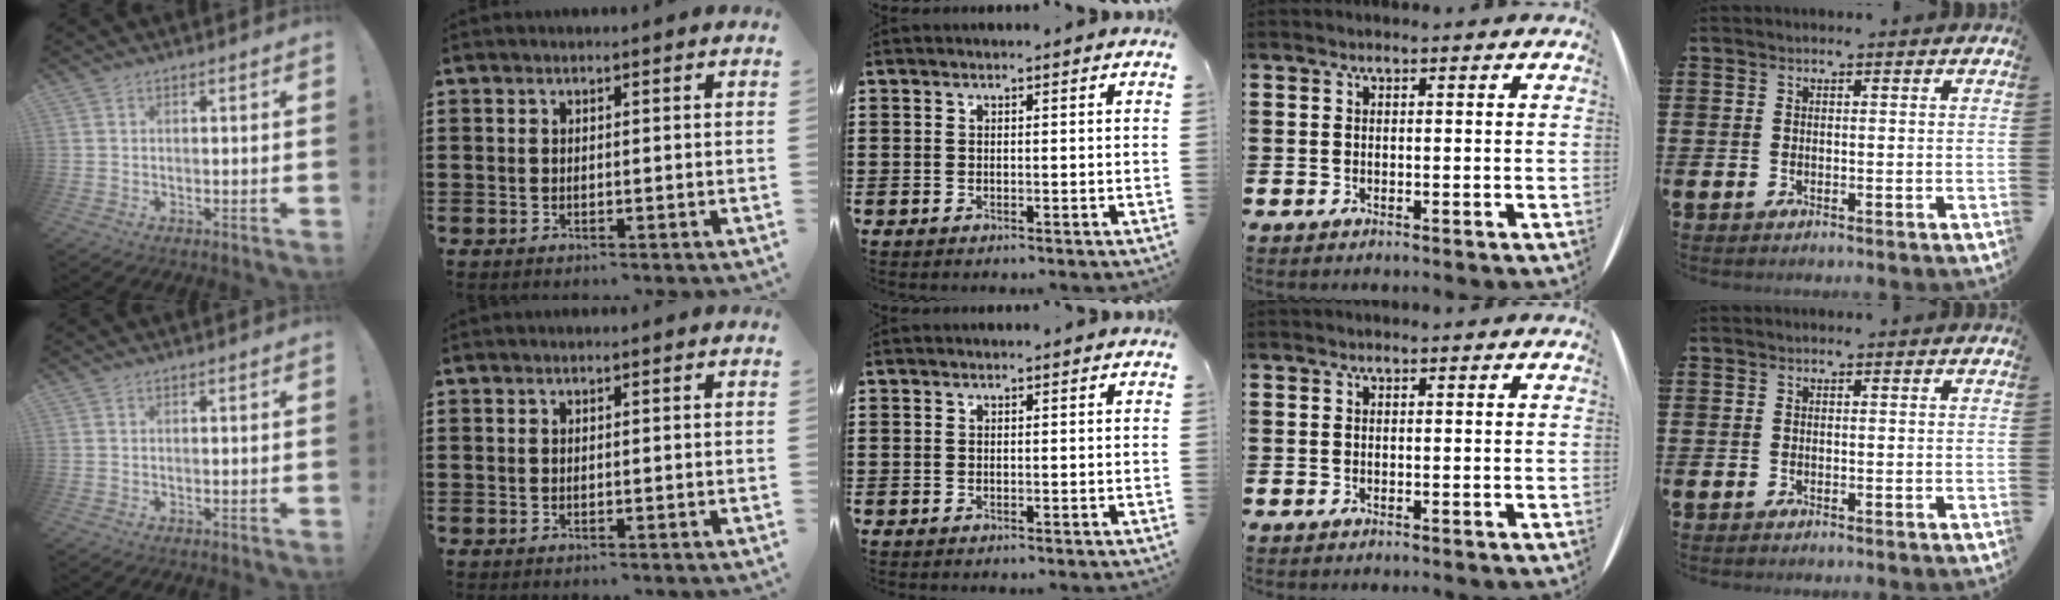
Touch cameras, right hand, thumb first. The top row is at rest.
{}